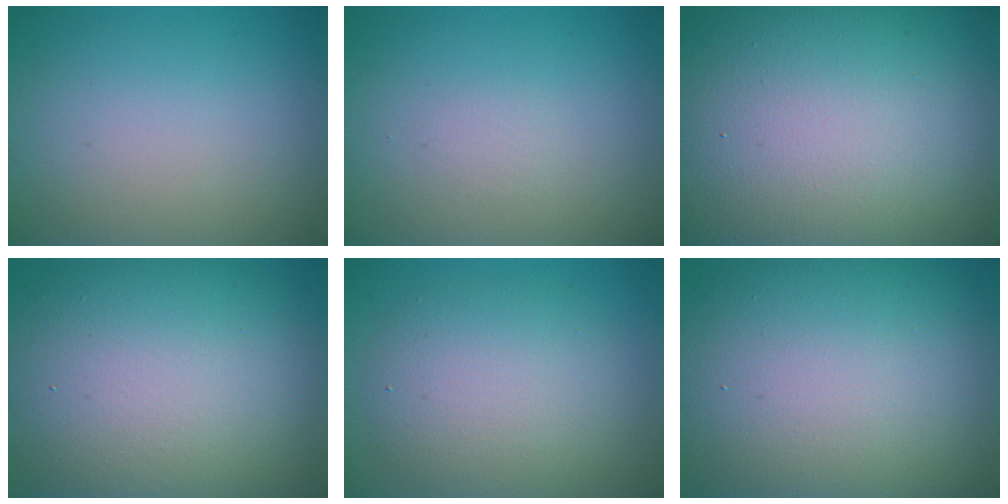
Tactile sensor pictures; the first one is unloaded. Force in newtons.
{"total": 0.6, "press": 0.6, "slide": 0.0}
{"total": 27.9, "press": 27.8, "slide": 1.4}
{"total": 14.1, "press": 14.1, "slide": 0.8}
{"total": 5.7, "press": 5.7, "slide": 0.4}
{"total": 16.4, "press": 16.4, "slide": 1.0}